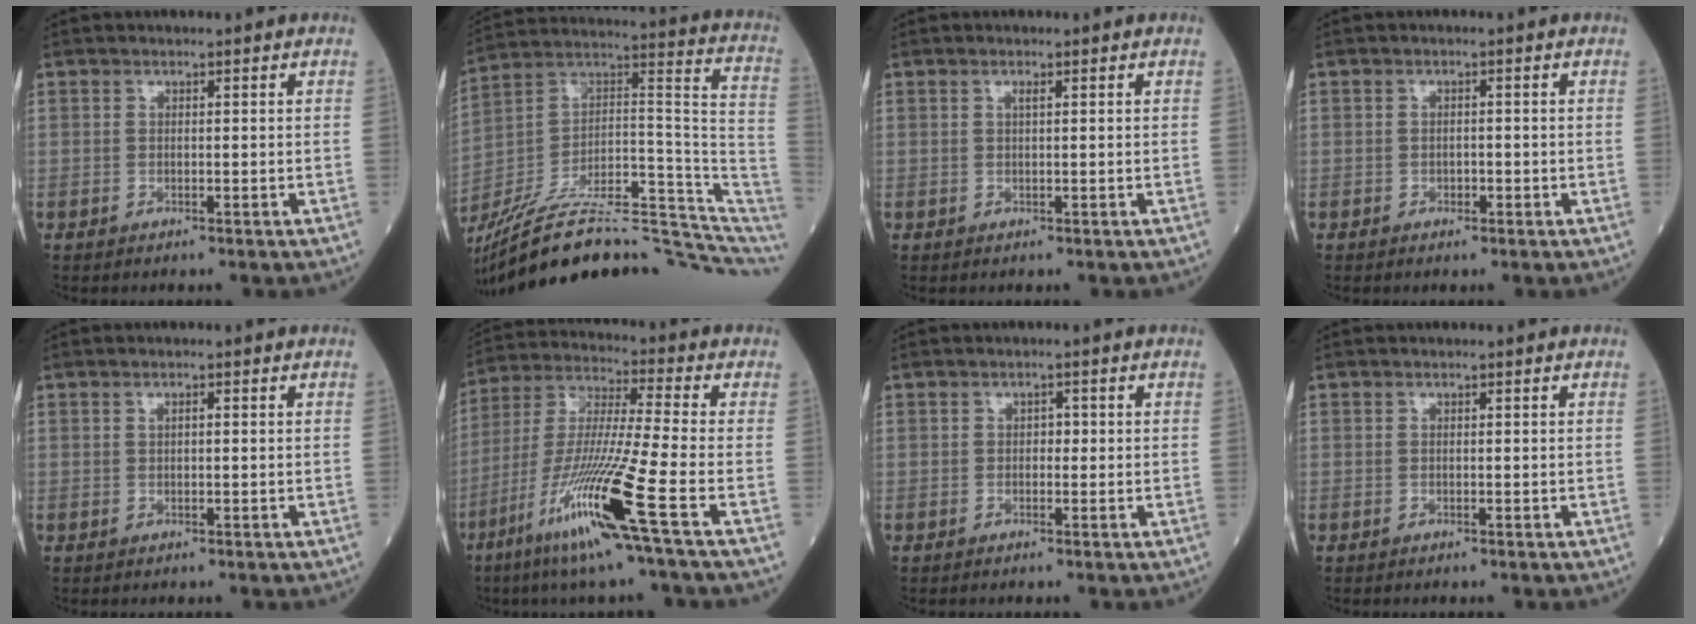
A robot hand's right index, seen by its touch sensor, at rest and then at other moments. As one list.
[{"total": 29.5, "force": [-23.6, 5.6, 16.8], "torque": [-0.224, 0.021, -0.362]}, {"total": 0.6, "force": [0.3, 0.0, 0.6], "torque": [-0.015, 0.001, 0.006]}, {"total": 3.1, "force": [-1.1, 2.4, 1.7], "torque": [-0.016, 0.007, -0.011]}, {"total": 0.7, "force": [0.2, 0.2, 0.7], "torque": [-0.014, 0.002, 0.004]}, {"total": 16.1, "force": [-7.6, -1.6, 14.1], "torque": [-0.296, -0.035, -0.146]}, {"total": 1.1, "force": [-0.1, 0.7, 0.8], "torque": [-0.006, 0.004, -0.003]}, {"total": 0.0}]